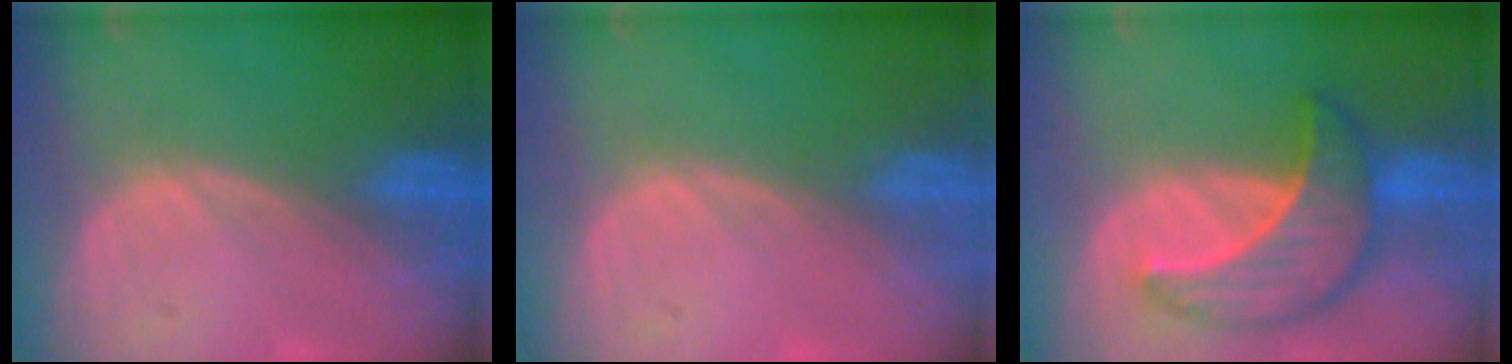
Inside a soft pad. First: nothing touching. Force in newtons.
{"total": 0.0}
{"total": 8.9, "press": 8.9, "slide": 0.8}